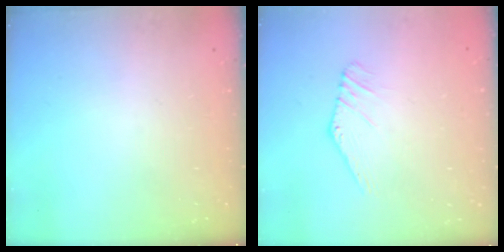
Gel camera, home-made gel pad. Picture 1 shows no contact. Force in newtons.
{"total": 3.5, "press": 3.5, "slide": 0.1}